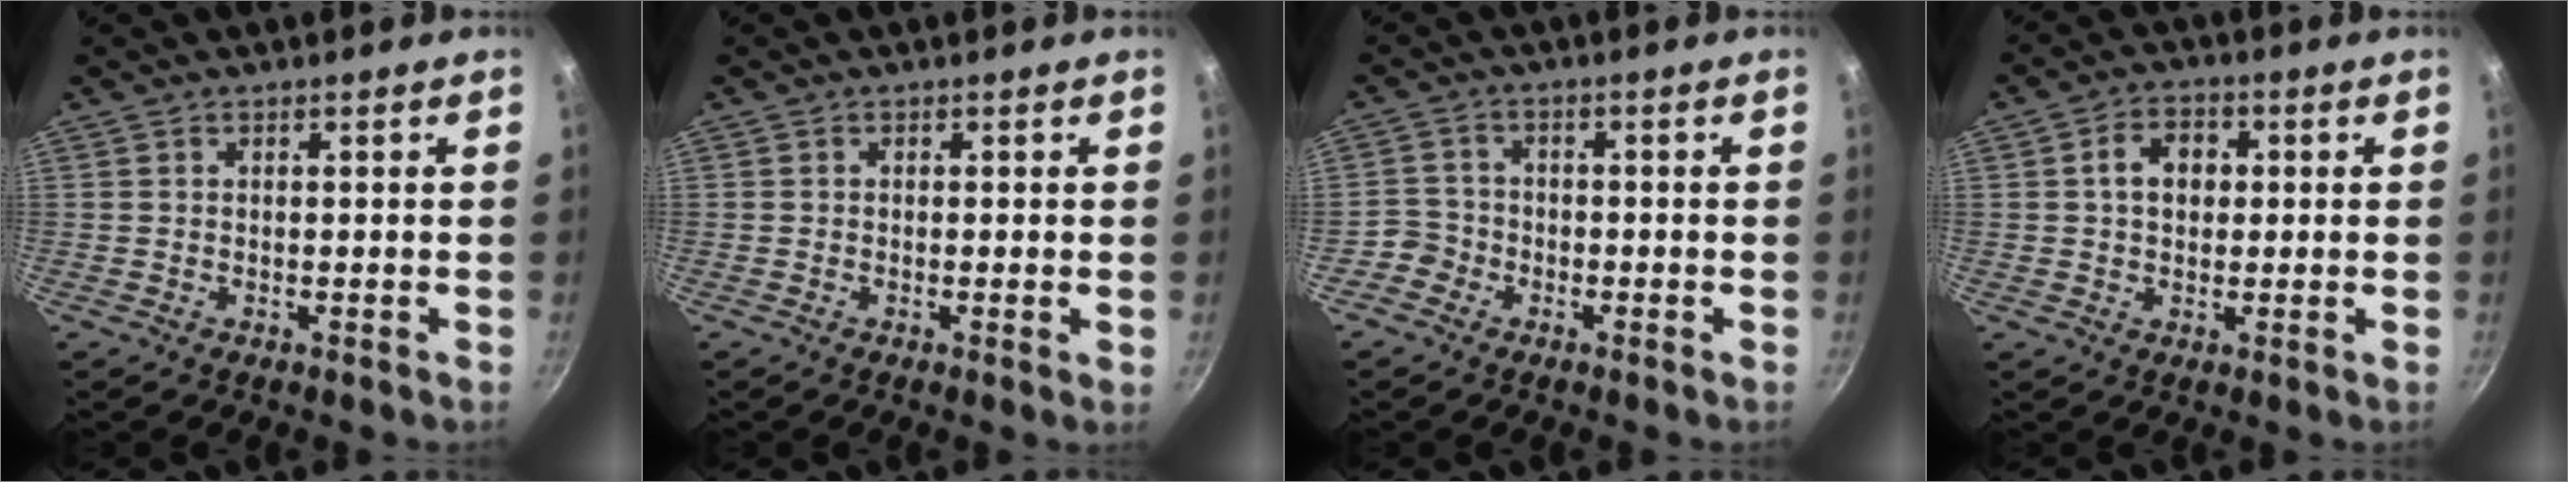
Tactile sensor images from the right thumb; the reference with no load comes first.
{"total": 0.8, "force": [-0.1, 0.0, 0.8], "torque": [-0.012, -0.004, -0.005]}
{"total": 3.4, "force": [-2.0, 2.8, 0.3], "torque": [0.011, 0.026, -0.043]}
{"total": 6.2, "force": [0.9, 4.7, 3.9], "torque": [-0.041, 0.012, 0.007]}